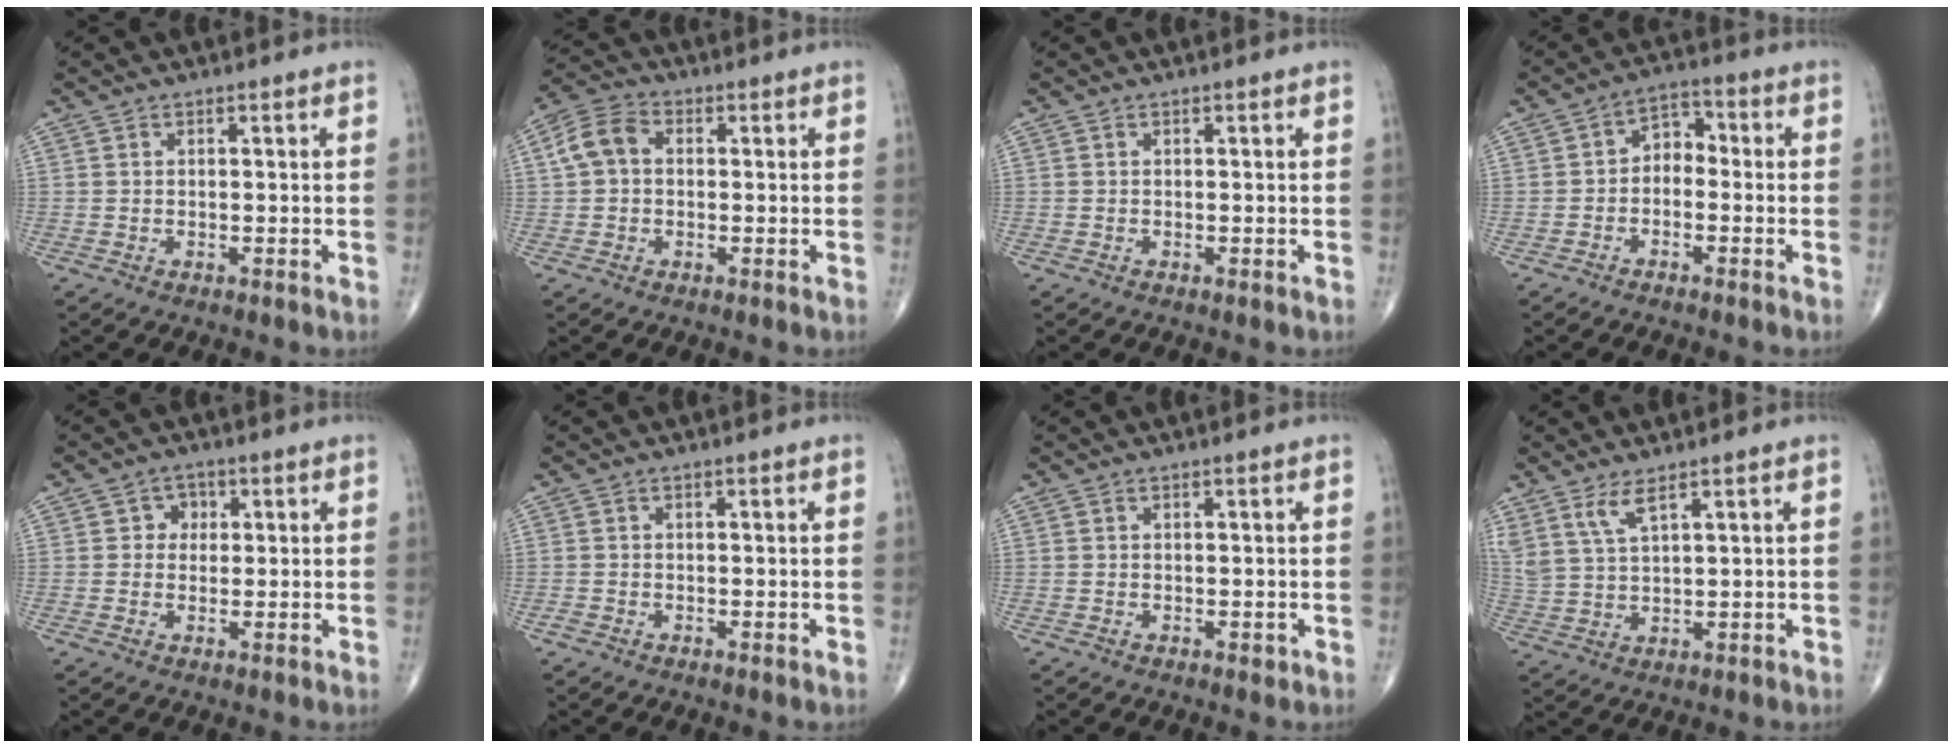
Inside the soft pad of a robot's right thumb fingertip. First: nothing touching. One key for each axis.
{"total": 6.4, "fx": 0.6, "fy": 4.8, "fz": 4.2, "tx": -0.081, "ty": 0.022, "tz": 0.003}
{"total": 0.0}
{"total": 4.9, "fx": -1.0, "fy": 3.5, "fz": 3.3, "tx": -0.033, "ty": 0.030, "tz": -0.032}
{"total": 3.0, "fx": 0.6, "fy": 2.7, "fz": 1.1, "tx": 0.008, "ty": 0.004, "tz": 0.002}
{"total": 0.8, "fx": -0.4, "fy": 0.5, "fz": 0.5, "tx": -0.010, "ty": -0.003, "tz": -0.011}
{"total": 0.5, "fx": -0.1, "fy": 0.4, "fz": 0.4, "tx": -0.001, "ty": -0.001, "tz": -0.002}
{"total": 5.3, "fx": 3.5, "fy": 1.3, "fz": 3.8, "tx": -0.088, "ty": -0.017, "tz": 0.080}